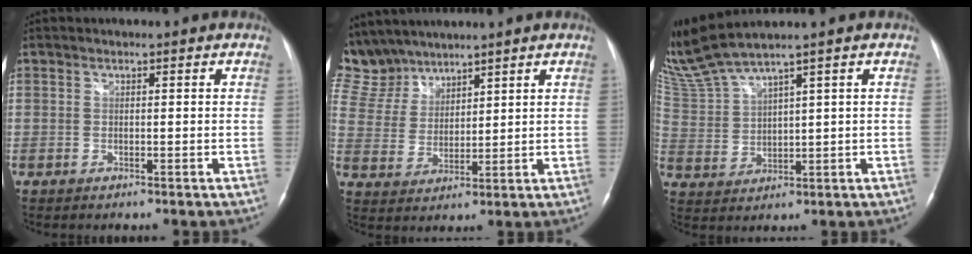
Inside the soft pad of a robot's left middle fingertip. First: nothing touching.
{"total": 10.5, "force": [9.5, 4.4, 1.0], "torque": [-0.038, 0.019, 0.208]}
{"total": 8.3, "force": [7.4, -1.2, 3.5], "torque": [-0.093, 0.006, 0.163]}